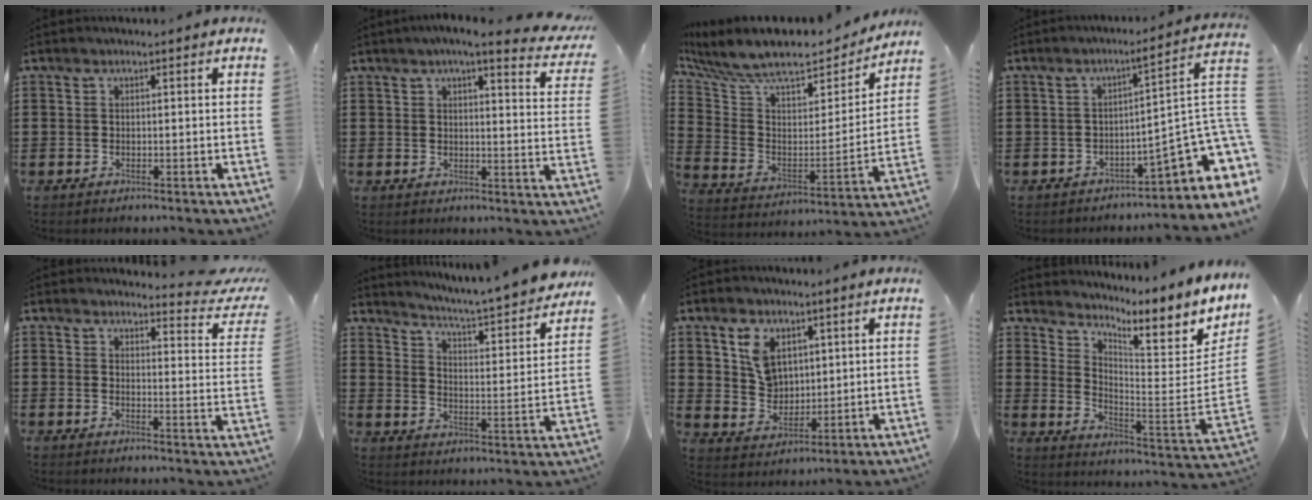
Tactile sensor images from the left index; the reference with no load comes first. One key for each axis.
{"total": 4.8, "fx": 4.0, "fy": 0.2, "fz": 2.6, "tx": -0.058, "ty": -0.011, "tz": 0.068}
{"total": 10.2, "fx": 8.7, "fy": 2.6, "fz": 4.7, "tx": -0.131, "ty": -0.057, "tz": 0.149}
{"total": 6.2, "fx": -2.5, "fy": 1.3, "fz": 5.5, "tx": -0.084, "ty": -0.028, "tz": -0.053}
{"total": 3.4, "fx": 3.1, "fy": 0.2, "fz": 1.3, "tx": -0.026, "ty": -0.021, "tz": 0.049}
{"total": 4.3, "fx": 4.1, "fy": -0.7, "fz": 1.3, "tx": -0.050, "ty": -0.044, "tz": 0.057}
{"total": 6.4, "fx": 3.1, "fy": 4.6, "fz": 3.2, "tx": -0.065, "ty": 0.008, "tz": 0.055}
{"total": 5.0, "fx": 4.0, "fy": 0.2, "fz": 3.0, "tx": -0.050, "ty": -0.066, "tz": 0.052}